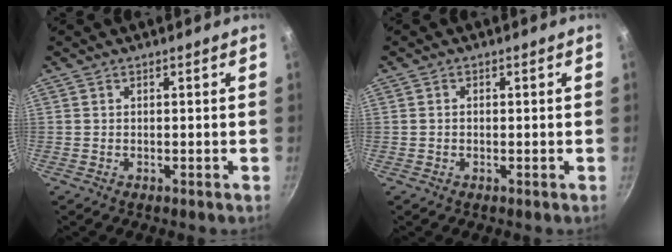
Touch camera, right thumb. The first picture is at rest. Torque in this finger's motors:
{"motor_torque": [0.00, -0.03, -0.17, 0.16, -0.02]}